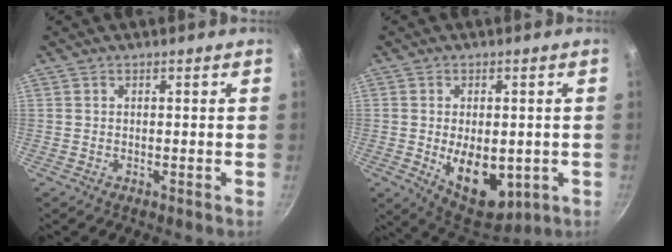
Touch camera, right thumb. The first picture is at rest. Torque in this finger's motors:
{"motor_torque": [-0.26, 0.87, 1.01, -0.30, 0.11]}